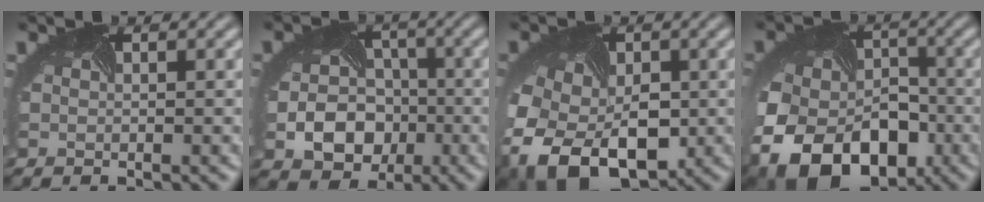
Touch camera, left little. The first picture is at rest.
{"total": 7.0, "force": [-2.3, 5.6, 3.5], "torque": [-0.057, -0.022, -0.032]}
{"total": 11.7, "force": [-3.8, 8.1, 7.5], "torque": [-0.154, -0.039, -0.050]}
{"total": 16.1, "force": [-6.8, 11.4, 9.0], "torque": [-0.185, -0.040, -0.102]}